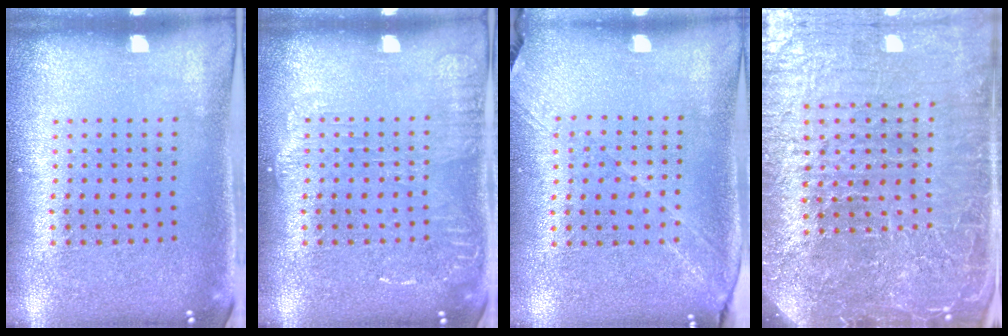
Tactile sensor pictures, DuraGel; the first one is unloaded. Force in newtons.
{"total": 1.6, "press": 1.5, "slide": 0.3}
{"total": 1.3, "press": 1.2, "slide": 0.4}
{"total": 6.4, "press": 5.7, "slide": 3.0}